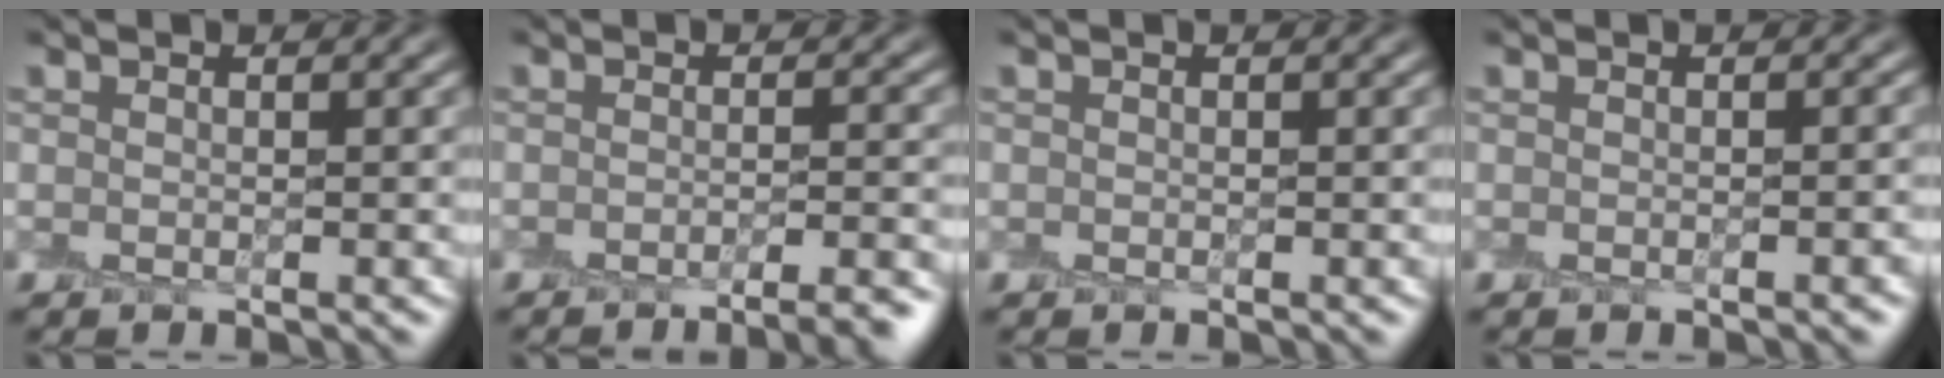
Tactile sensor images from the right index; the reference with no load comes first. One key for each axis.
{"total": 4.2, "fx": -3.4, "fy": 0.7, "fz": 2.4, "tx": -0.025, "ty": -0.008, "tz": -0.041}
{"total": 0.0}
{"total": 1.3, "fx": -1.0, "fy": 0.2, "fz": 0.9, "tx": -0.008, "ty": -0.003, "tz": -0.012}